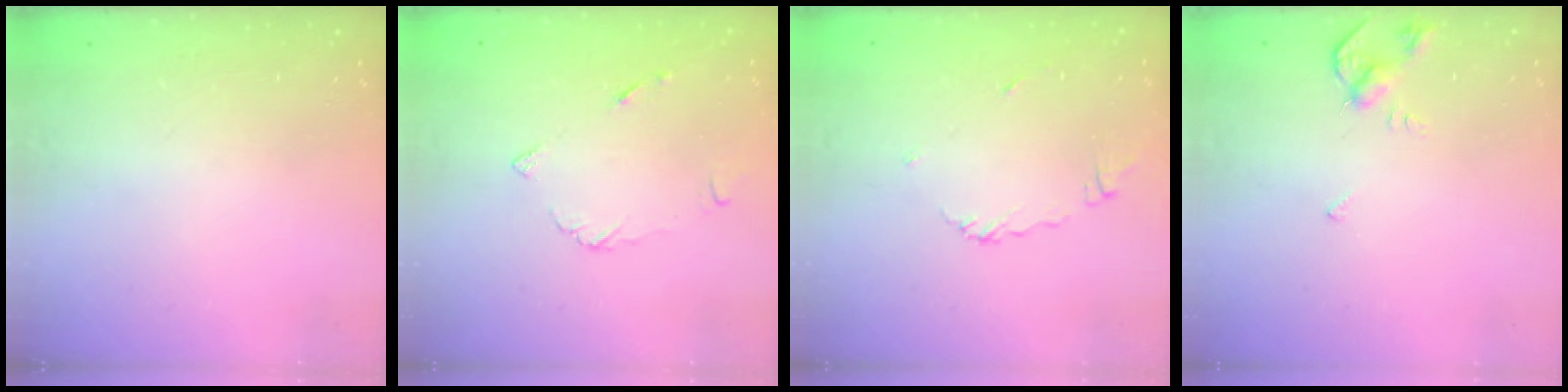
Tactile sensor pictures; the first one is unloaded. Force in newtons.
{"total": 5.4, "press": 5.3, "slide": 0.6}
{"total": 6.9, "press": 6.9, "slide": 0.1}
{"total": 4.6, "press": 4.5, "slide": 0.9}